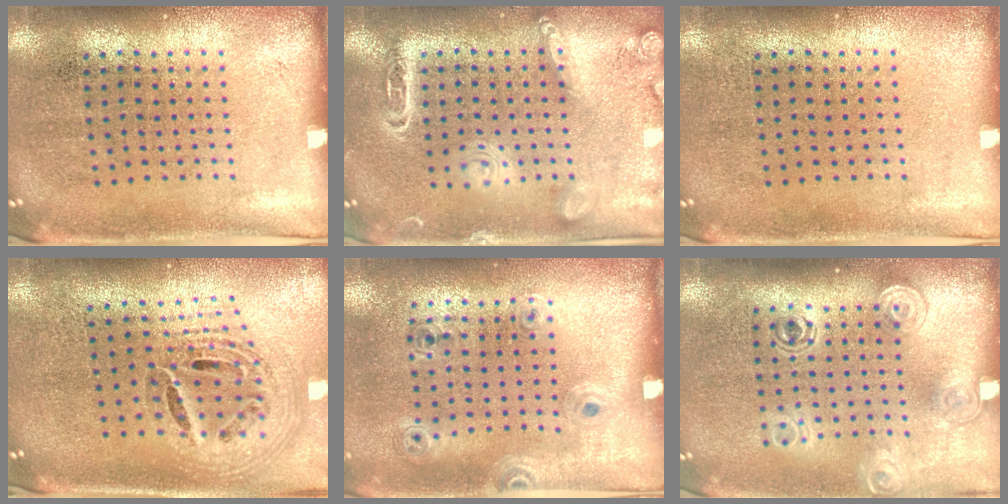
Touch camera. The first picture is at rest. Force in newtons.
{"total": 1.9, "press": 1.9, "slide": 0.1}
{"total": 0.0}
{"total": 1.8, "press": 1.5, "slide": 1.0}
{"total": 1.1, "press": 0.9, "slide": 0.7}
{"total": 1.6, "press": 1.2, "slide": 1.0}